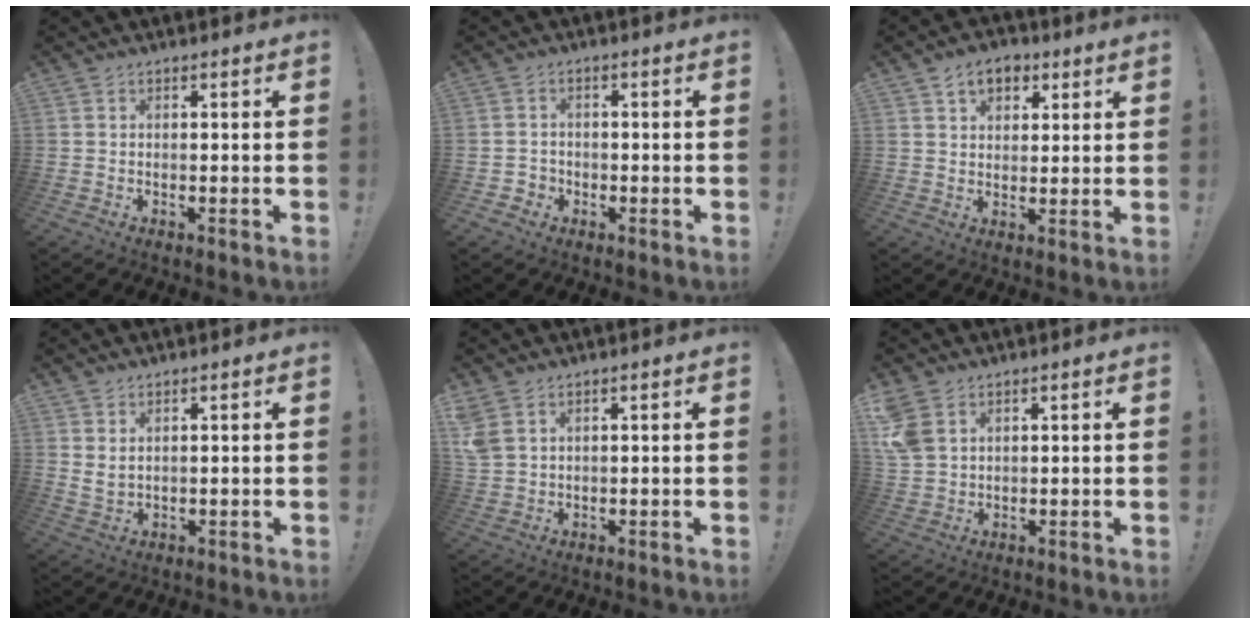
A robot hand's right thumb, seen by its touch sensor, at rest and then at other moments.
{"total": 2.6, "force": [-1.0, 2.3, 0.8], "torque": [-0.011, 0.004, -0.018]}
{"total": 7.1, "force": [3.9, 4.7, 3.6], "torque": [-0.049, -0.009, 0.070]}
{"total": 3.2, "force": [2.2, 1.4, 1.9], "torque": [-0.031, -0.010, 0.040]}
{"total": 5.2, "force": [3.0, 3.3, 2.7], "torque": [-0.060, -0.008, 0.062]}
{"total": 7.1, "force": [3.7, 4.8, 3.7], "torque": [-0.079, -0.011, 0.075]}